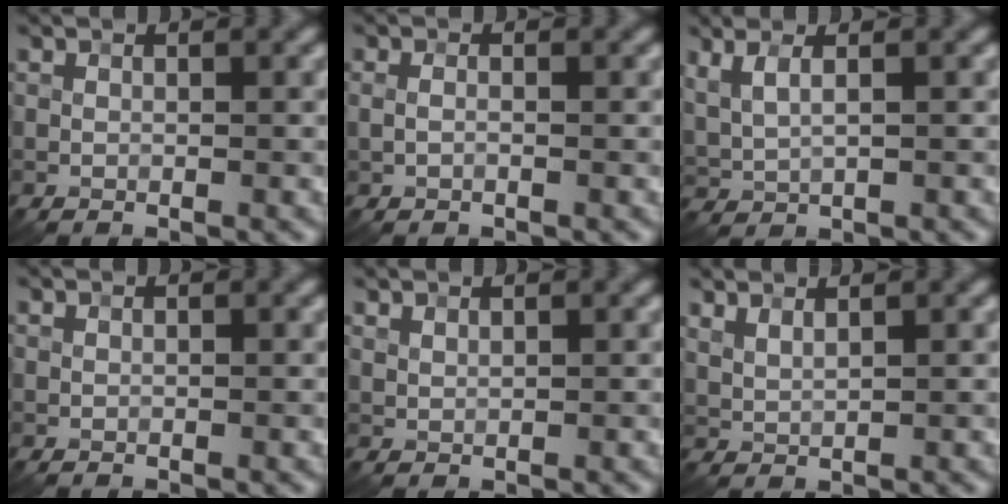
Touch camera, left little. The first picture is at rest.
{"total": 0.7, "force": [-0.2, 0.3, 0.6], "torque": [-0.018, 0.002, -0.005]}
{"total": 2.6, "force": [1.6, 0.7, 1.9], "torque": [-0.056, 0.002, 0.037]}
{"total": 0.0}
{"total": 1.0, "force": [1.0, 0.2, 0.1], "torque": [-0.007, 0.000, 0.025]}
{"total": 1.8, "force": [1.6, 0.2, 0.7], "torque": [-0.023, 0.000, 0.037]}